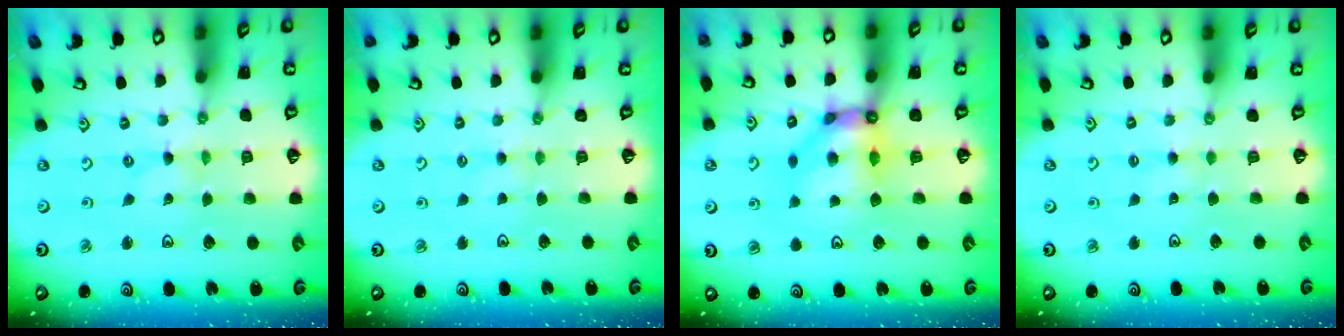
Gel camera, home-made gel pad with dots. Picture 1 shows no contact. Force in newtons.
{"total": 0.8, "press": 0.8, "slide": 0.3}
{"total": 9.6, "press": 9.6, "slide": 0.7}
{"total": 1.4, "press": 1.4, "slide": 0.3}